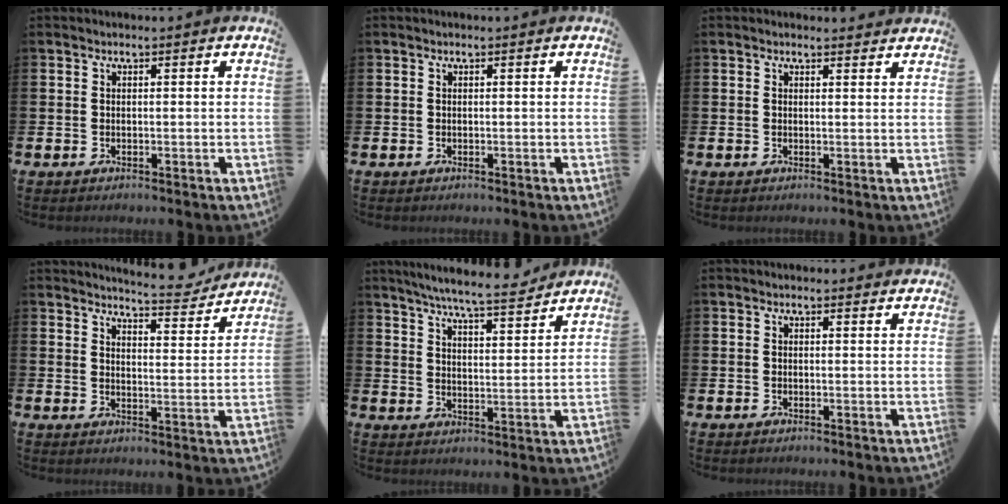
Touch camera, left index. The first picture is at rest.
{"total": 0.0}
{"total": 1.1, "force": [1.1, 0.3, 0.0], "torque": [0.007, -0.002, 0.018]}
{"total": 5.7, "force": [5.6, 0.4, 1.2], "torque": [-0.021, -0.040, 0.094]}
{"total": 7.2, "force": [6.8, 0.2, 2.4], "torque": [-0.054, -0.042, 0.116]}
{"total": 0.0}